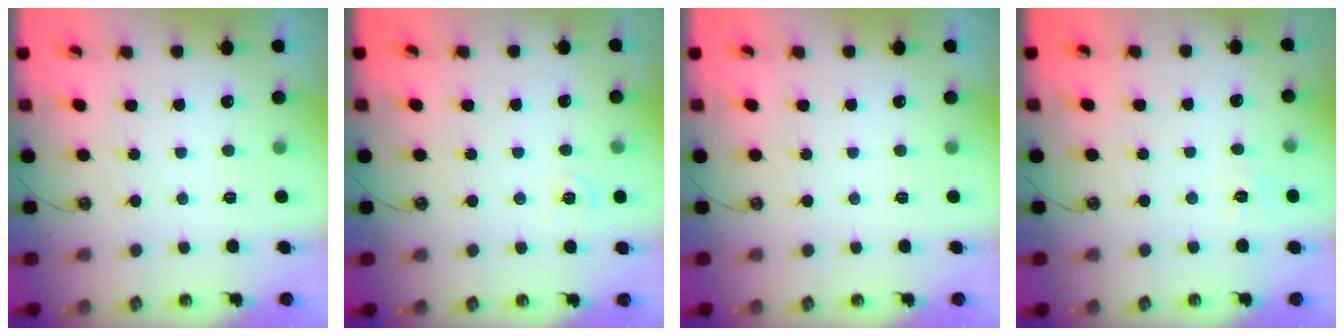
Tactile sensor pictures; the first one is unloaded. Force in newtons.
{"total": 4.9, "press": 4.9, "slide": 0.4}
{"total": 0.0}
{"total": 5.1, "press": 5.0, "slide": 0.7}